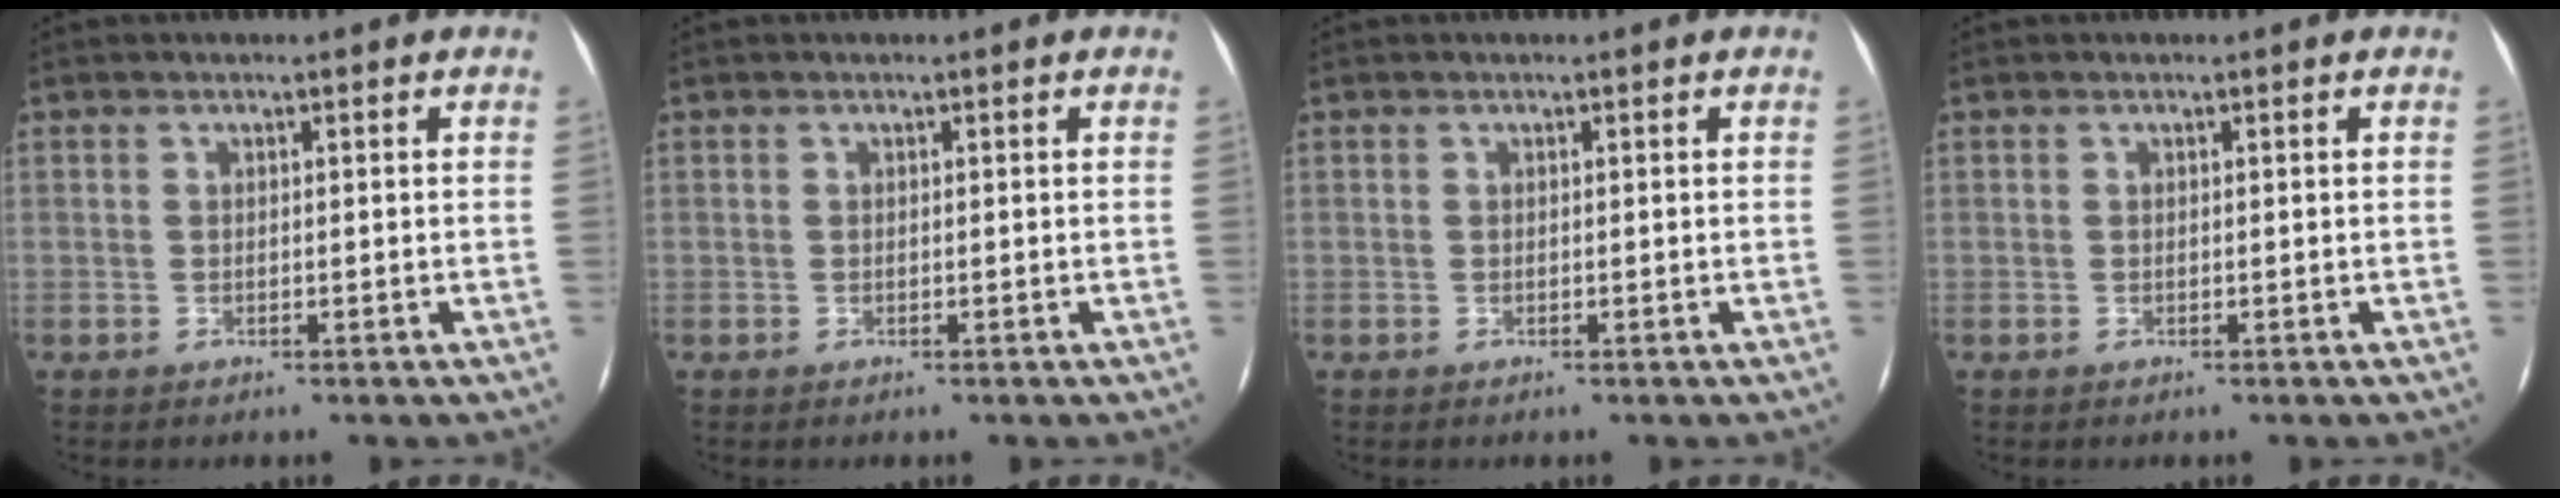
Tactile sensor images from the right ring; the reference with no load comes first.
{"total": 0.0}
{"total": 0.0}
{"total": 0.0}